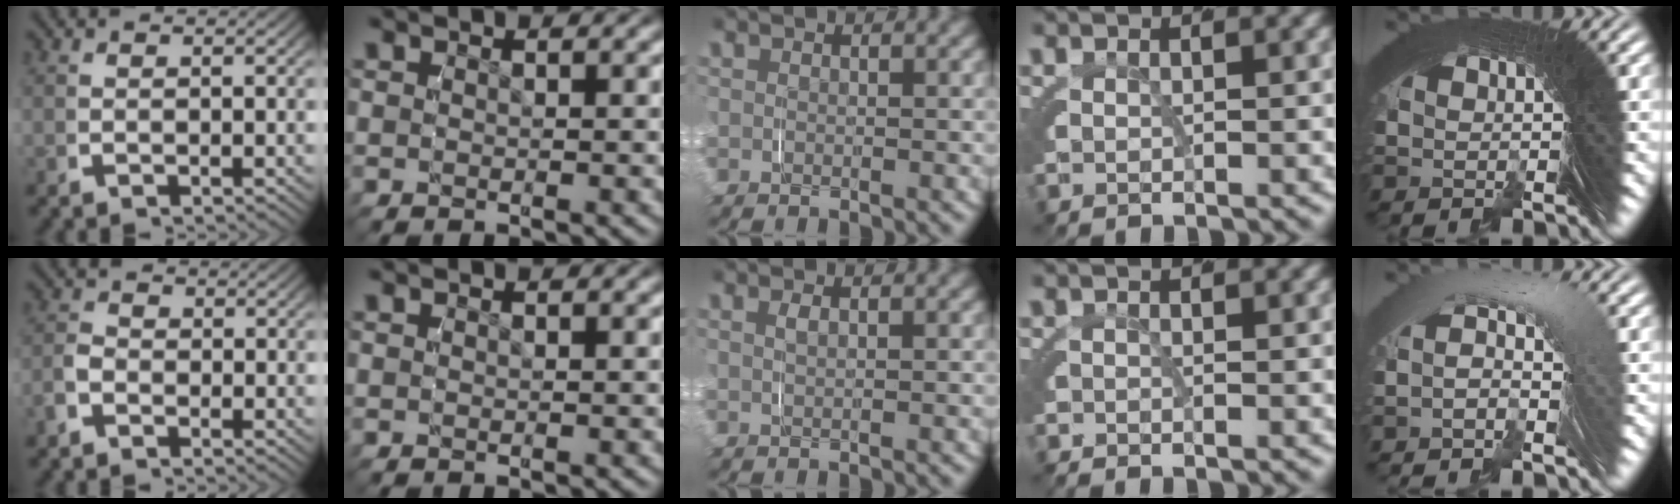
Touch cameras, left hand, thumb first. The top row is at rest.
{"thumb": {"total": 2.1, "force": [-0.8, 1.6, 1.0], "torque": [-0.017, -0.001, -0.022]}, "middle": {"total": 0.6, "force": [0.4, -0.2, 0.5], "torque": [-0.009, 0.002, 0.007]}, "ring": {"total": 0.8, "force": [-0.7, -0.1, -0.3], "torque": [0.019, 0.005, -0.020]}, "little": {"total": 3.7, "force": [0.2, 1.7, 3.3], "torque": [-0.037, 0.028, -0.013]}}